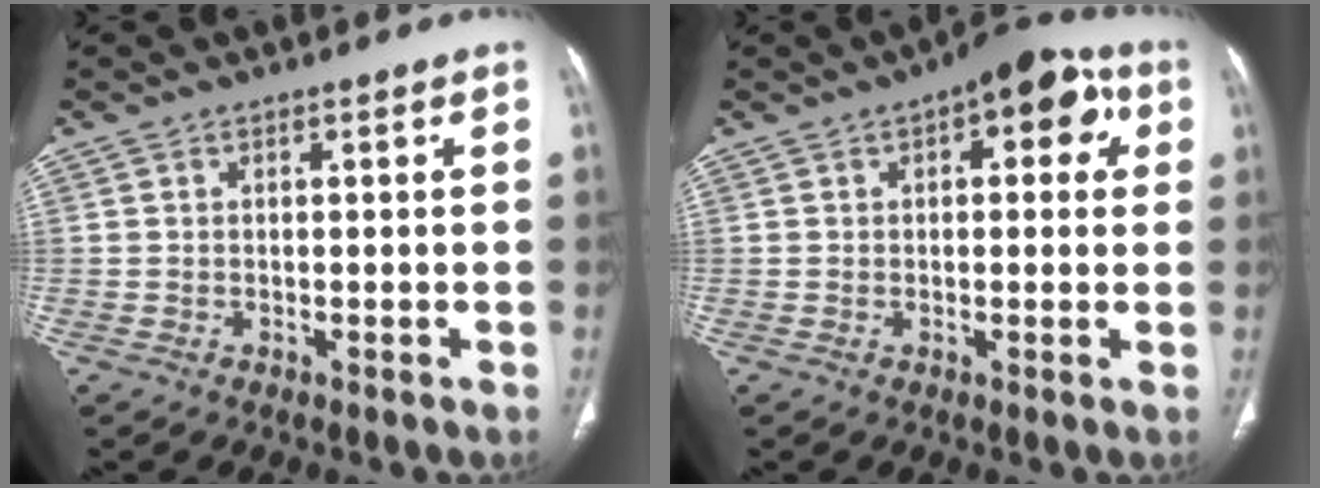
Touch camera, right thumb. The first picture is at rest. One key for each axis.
{"total": 10.6, "fx": 3.9, "fy": 5.0, "fz": 8.5, "tx": -0.071, "ty": 0.019, "tz": 0.040}